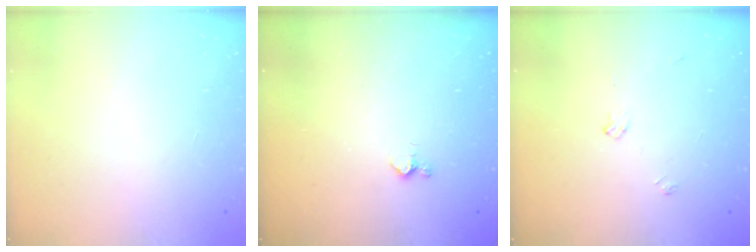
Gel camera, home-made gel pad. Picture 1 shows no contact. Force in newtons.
{"total": 3.6, "press": 3.5, "slide": 0.6}
{"total": 4.3, "press": 4.2, "slide": 0.7}